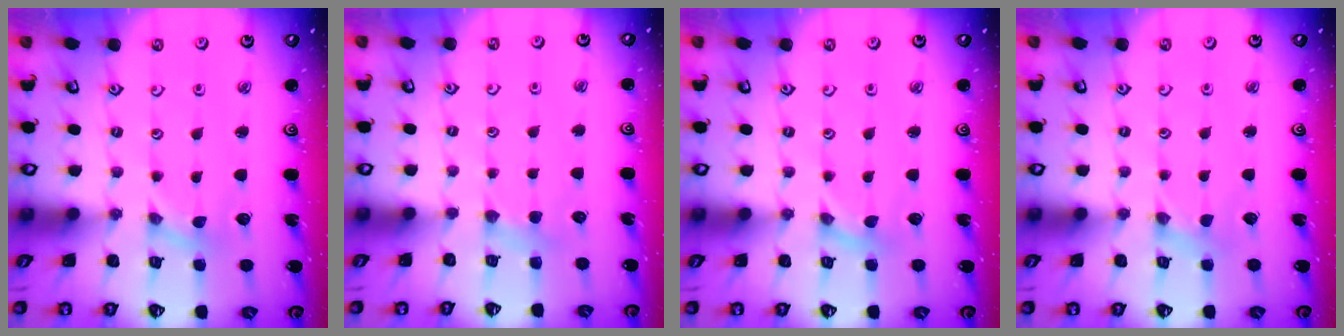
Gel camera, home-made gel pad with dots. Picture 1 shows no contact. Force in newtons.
{"total": 3.8, "press": 3.7, "slide": 0.6}
{"total": 0.0}
{"total": 0.0}